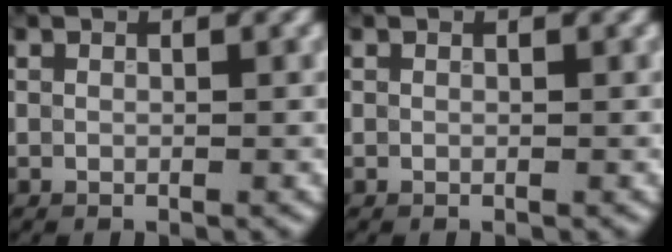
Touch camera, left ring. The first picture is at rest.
{"total": 0.0}